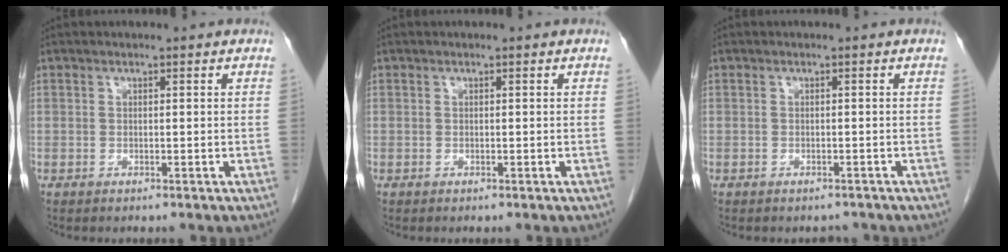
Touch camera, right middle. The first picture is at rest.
{"total": 0.0}
{"total": 1.5, "force": [-1.3, 0.6, 0.2], "torque": [-0.005, -0.001, -0.018]}